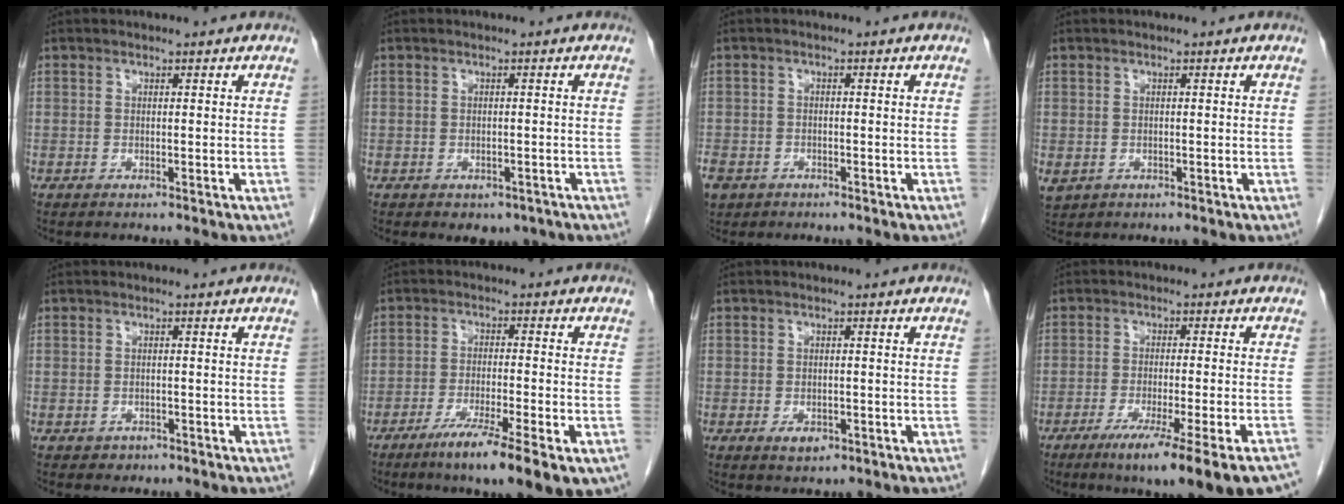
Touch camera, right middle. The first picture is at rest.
{"total": 3.1, "force": [-2.1, 1.9, 1.2], "torque": [-0.007, 0.001, -0.018]}
{"total": 7.1, "force": [-4.1, 5.2, 2.5], "torque": [-0.074, -0.006, -0.065]}
{"total": 2.7, "force": [-0.7, 2.2, 1.2], "torque": [-0.030, -0.004, 0.000]}
{"total": 1.2, "force": [-0.7, 1.0, 0.1], "torque": [-0.005, 0.003, -0.005]}
{"total": 10.8, "force": [-5.9, 1.1, 9.0], "torque": [-0.138, -0.023, -0.092]}
{"total": 2.2, "force": [-1.0, 1.3, 1.4], "torque": [-0.020, 0.001, -0.005]}
{"total": 15.4, "force": [-10.8, -0.2, 10.9], "torque": [-0.109, -0.035, -0.158]}